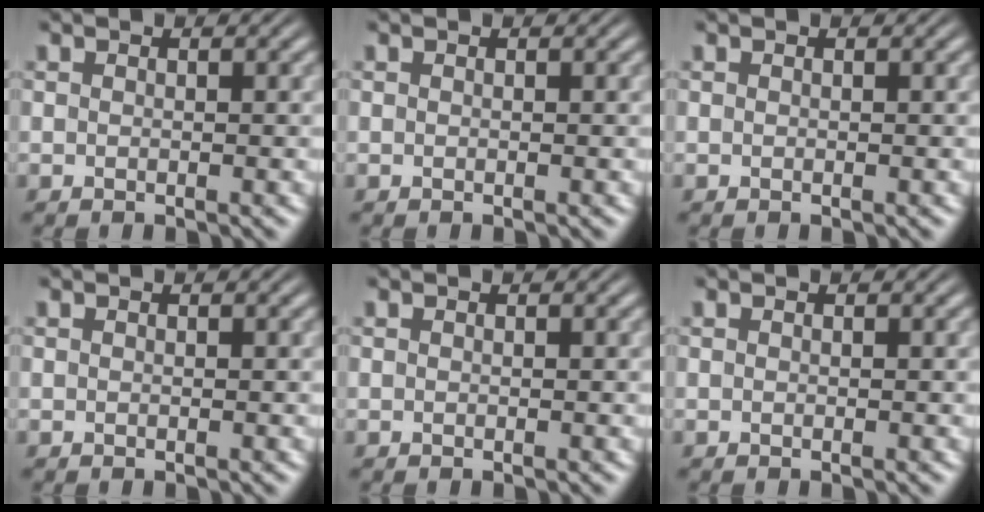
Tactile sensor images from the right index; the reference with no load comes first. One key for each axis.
{"total": 0.0}
{"total": 0.0}
{"total": 0.0}
{"total": 0.0}
{"total": 0.0}